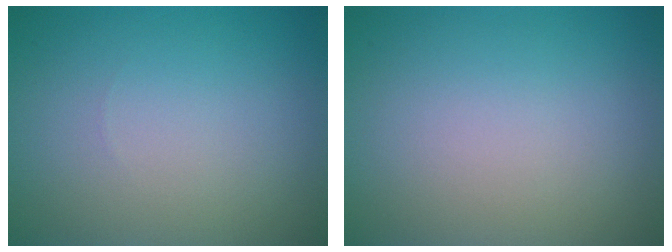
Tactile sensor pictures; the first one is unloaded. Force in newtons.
{"total": 0.0}